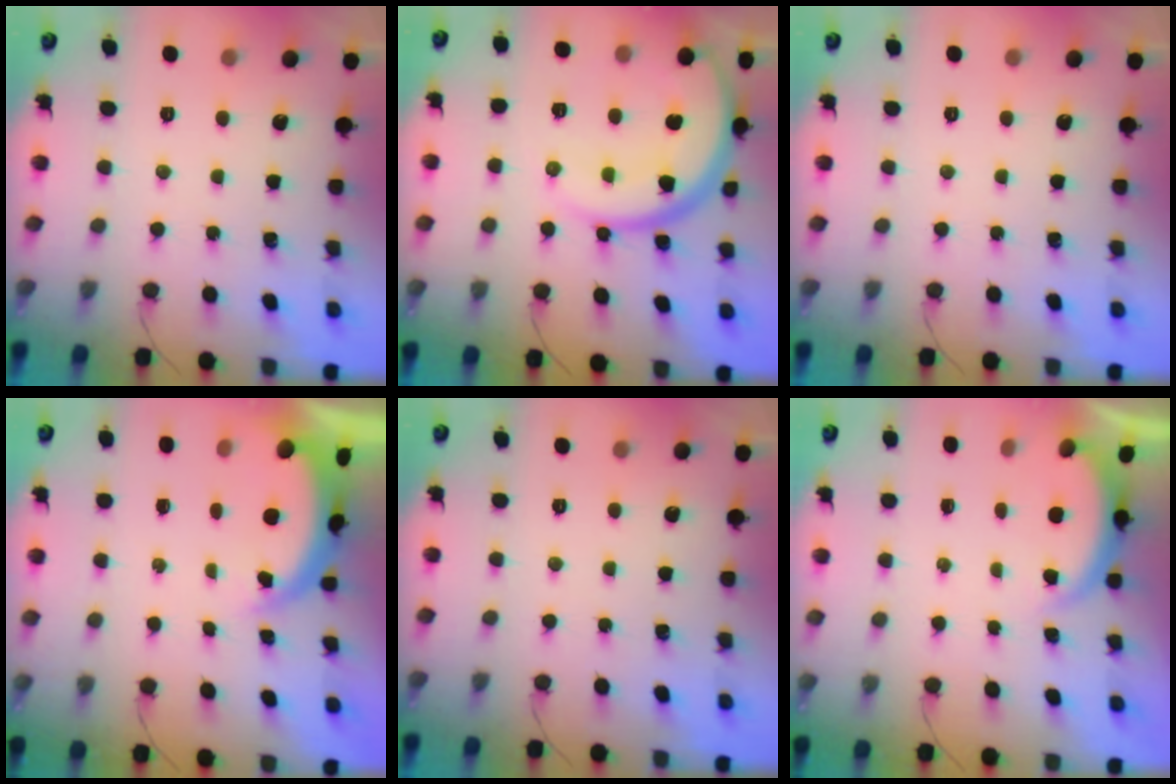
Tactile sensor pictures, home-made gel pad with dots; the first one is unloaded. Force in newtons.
{"total": 15.3, "press": 15.3, "slide": 1.1}
{"total": 0.0}
{"total": 4.6, "press": 4.5, "slide": 0.2}
{"total": 0.0}
{"total": 2.5, "press": 2.4, "slide": 0.6}